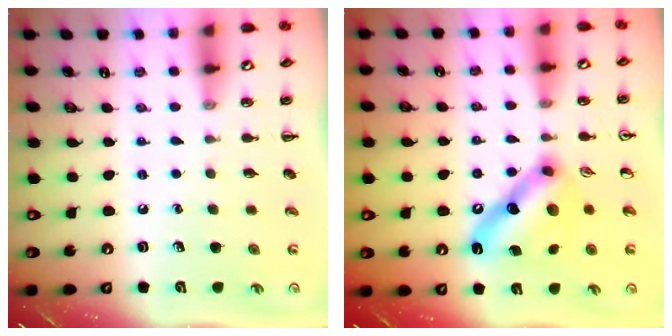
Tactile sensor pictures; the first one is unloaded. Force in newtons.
{"total": 11.0, "press": 11.0, "slide": 0.0}